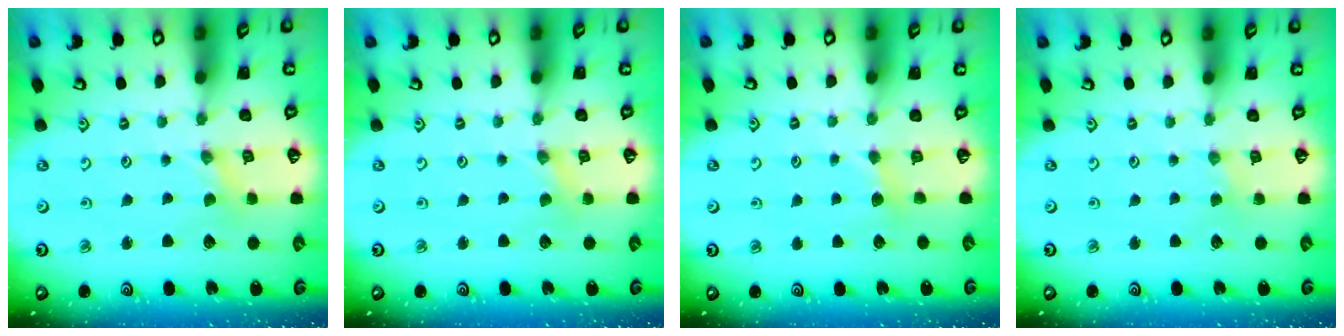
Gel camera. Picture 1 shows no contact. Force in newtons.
{"total": 1.0, "press": 1.0, "slide": 0.2}
{"total": 2.5, "press": 2.4, "slide": 0.2}
{"total": 0.9, "press": 0.9, "slide": 0.2}